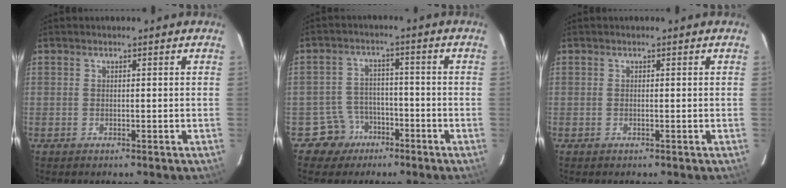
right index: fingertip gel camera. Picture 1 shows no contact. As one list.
[{"total": 5.4, "force": [-3.0, 4.6, -0.4], "torque": [0.014, 0.014, -0.043]}, {"total": 0.0}]